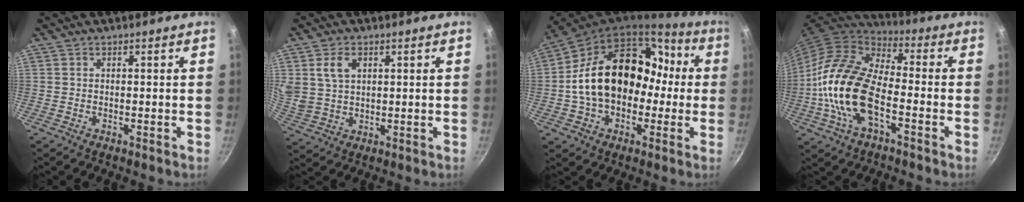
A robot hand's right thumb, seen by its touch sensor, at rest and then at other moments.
{"total": 6.8, "force": [2.5, 4.7, 4.2], "torque": [-0.069, -0.007, 0.056]}
{"total": 23.7, "force": [0.0, 17.1, 16.5], "torque": [-0.246, 0.071, 0.007]}
{"total": 19.6, "force": [-4.8, 10.3, 16.0], "torque": [-0.297, 0.032, -0.106]}